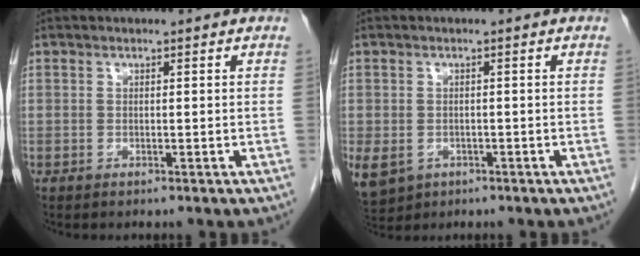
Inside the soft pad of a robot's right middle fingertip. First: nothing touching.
{"total": 11.2, "force": [-4.4, 9.3, 4.6], "torque": [-0.143, -0.007, -0.054]}